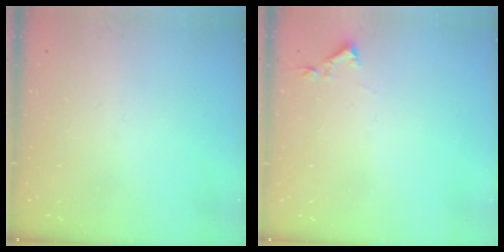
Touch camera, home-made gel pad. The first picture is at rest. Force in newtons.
{"total": 2.9, "press": 2.9, "slide": 0.5}